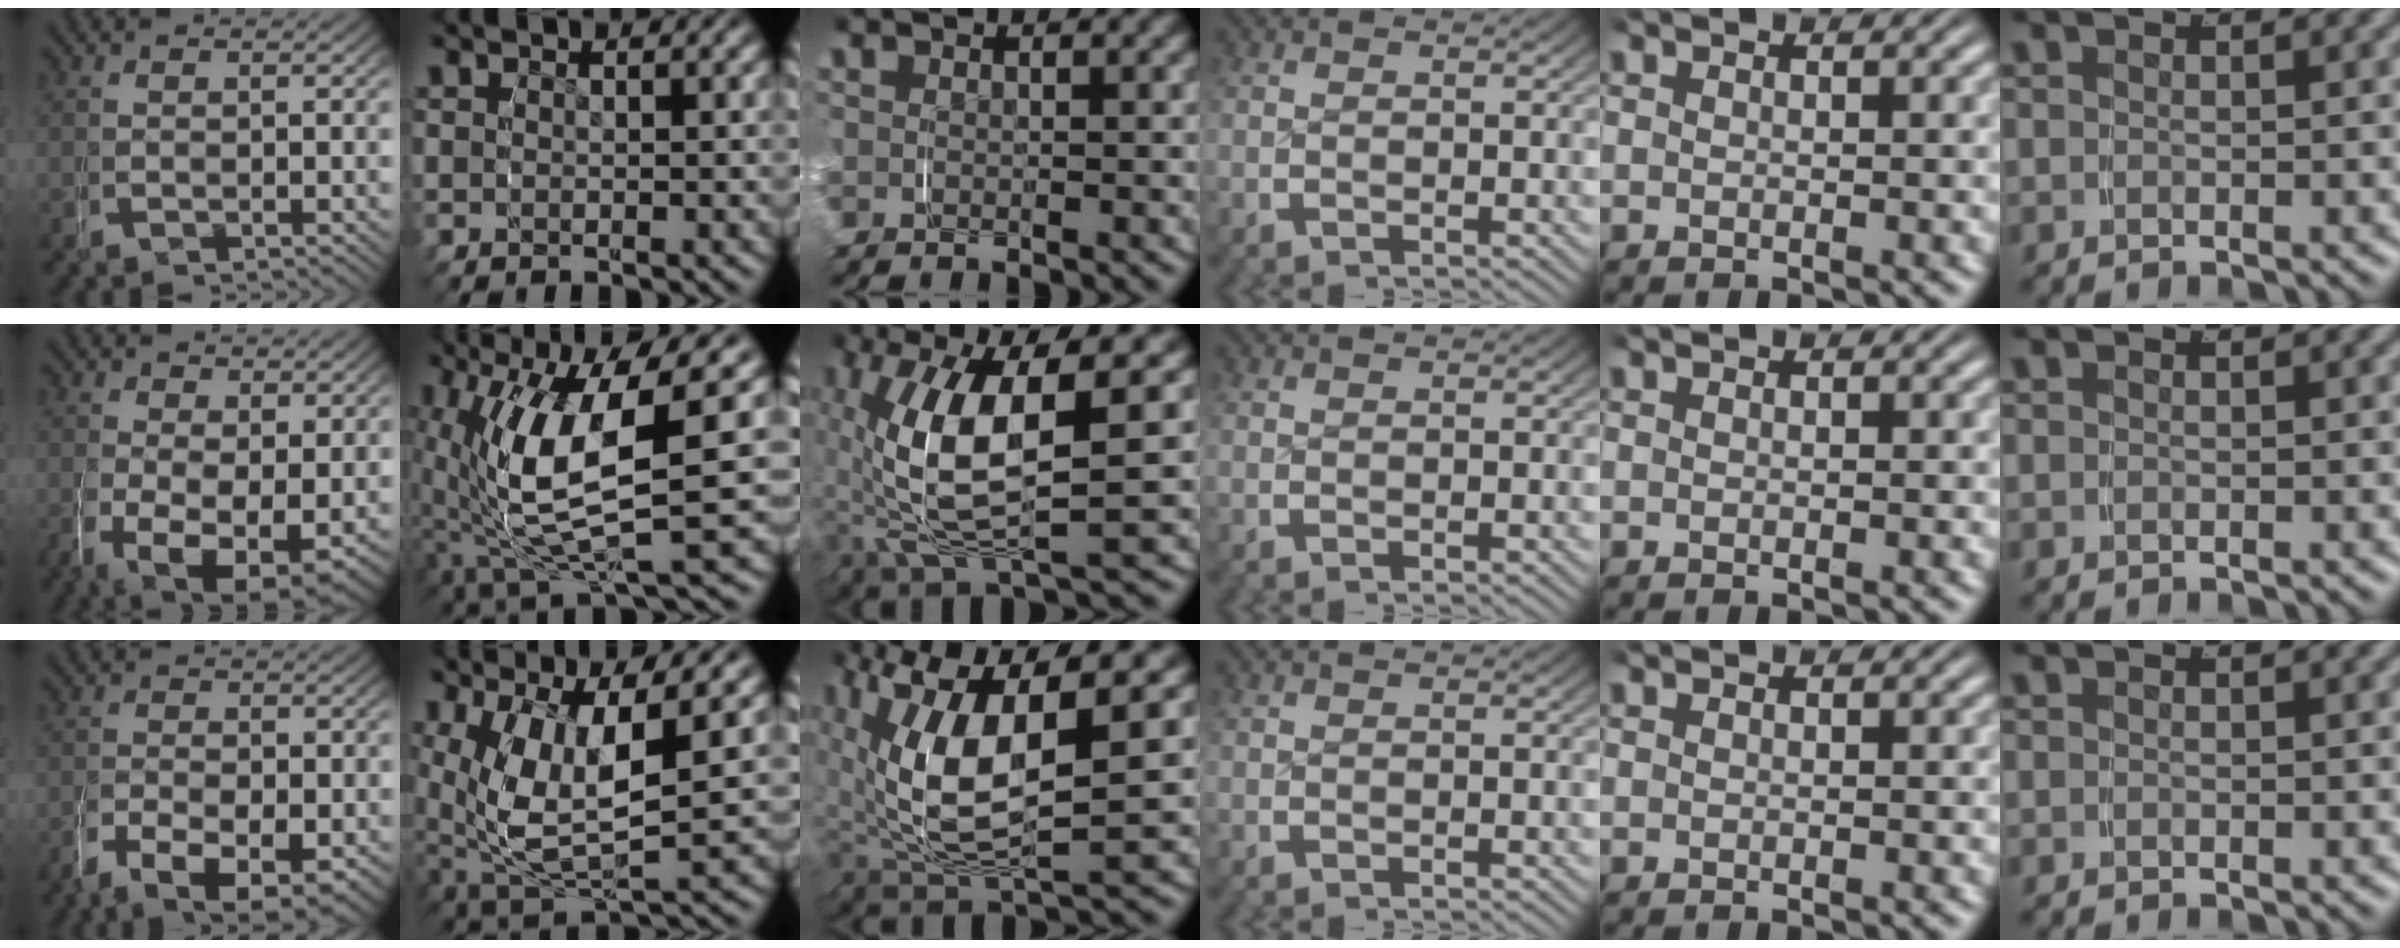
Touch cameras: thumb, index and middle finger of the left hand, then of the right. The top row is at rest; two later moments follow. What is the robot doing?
{"motion": "grasp_and_lifting", "object": "shoes"}